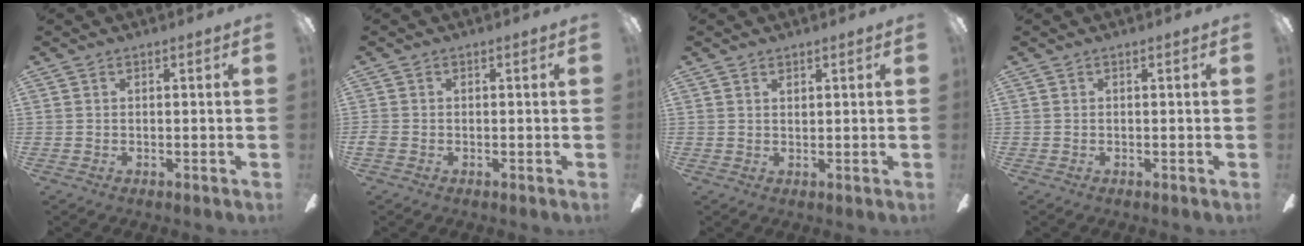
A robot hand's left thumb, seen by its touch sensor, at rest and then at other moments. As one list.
[{"total": 1.0, "force": [-0.4, 0.8, 0.5], "torque": [-0.007, 0.005, -0.008]}, {"total": 1.2, "force": [0.9, 0.7, 0.5], "torque": [-0.010, 0.001, 0.017]}, {"total": 0.0}]